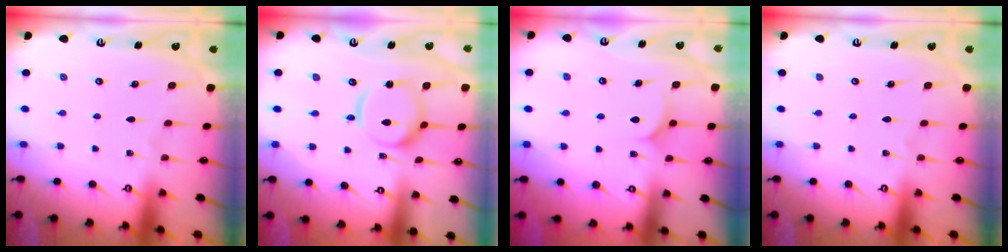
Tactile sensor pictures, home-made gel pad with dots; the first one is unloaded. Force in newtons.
{"total": 11.7, "press": 11.6, "slide": 1.2}
{"total": 5.8, "press": 5.8, "slide": 0.6}
{"total": 0.0}